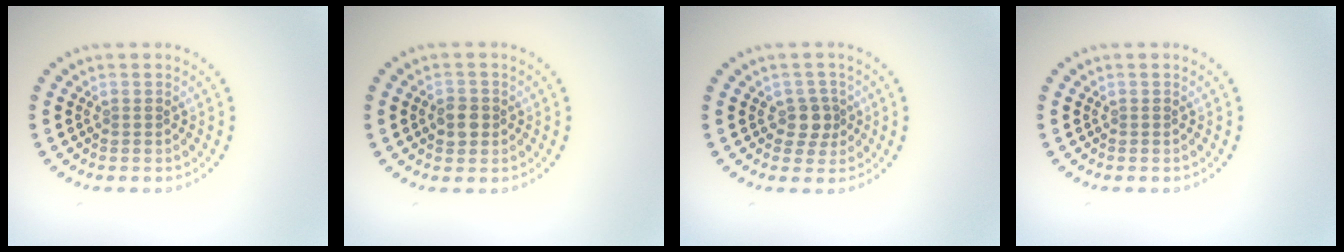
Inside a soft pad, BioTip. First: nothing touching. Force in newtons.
{"total": 1.9, "press": 1.8, "slide": 0.5}
{"total": 2.1, "press": 1.7, "slide": 1.2}
{"total": 0.0}